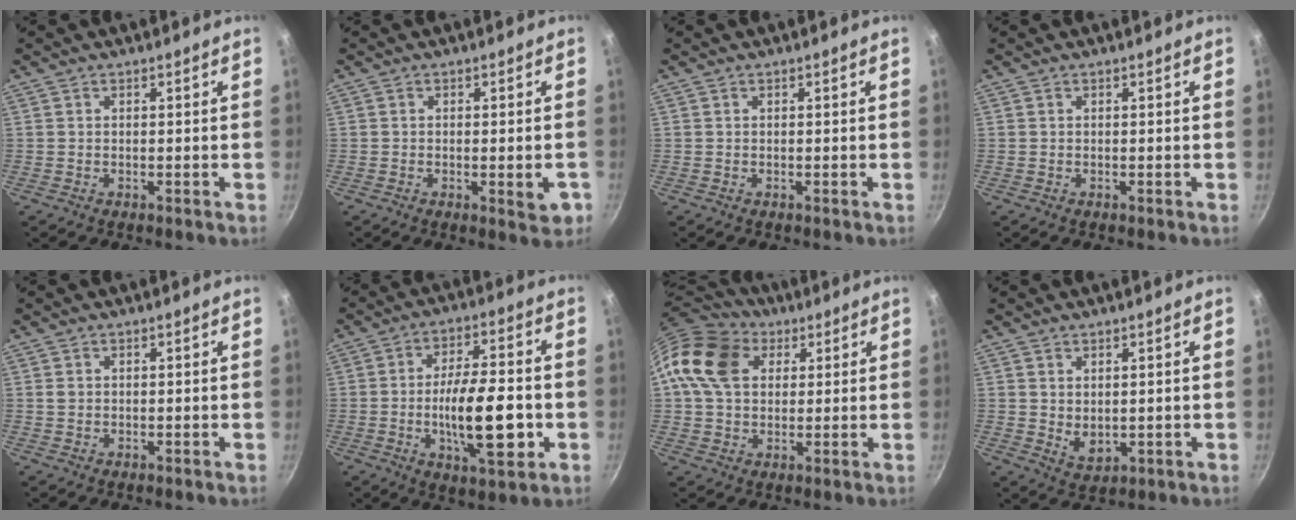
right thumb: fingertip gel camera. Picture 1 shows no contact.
{"total": 4.2, "force": [-1.2, 1.4, 3.8], "torque": [-0.045, -0.003, -0.016]}
{"total": 0.0}
{"total": 0.0}
{"total": 0.8, "force": [0.2, 0.7, 0.3], "torque": [-0.003, 0.002, 0.003]}
{"total": 15.5, "force": [-3.0, 5.6, 14.1], "torque": [-0.217, 0.016, -0.047]}
{"total": 14.5, "force": [4.3, 10.8, 8.7], "torque": [-0.145, 0.016, 0.063]}
{"total": 3.8, "force": [1.1, 2.4, 2.7], "torque": [-0.041, -0.018, 0.026]}